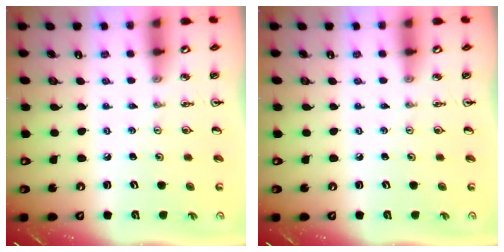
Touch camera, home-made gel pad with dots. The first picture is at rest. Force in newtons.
{"total": 0.0}